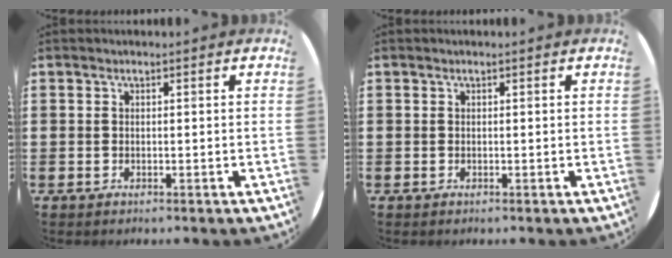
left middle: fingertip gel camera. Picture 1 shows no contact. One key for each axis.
{"total": 0.0}